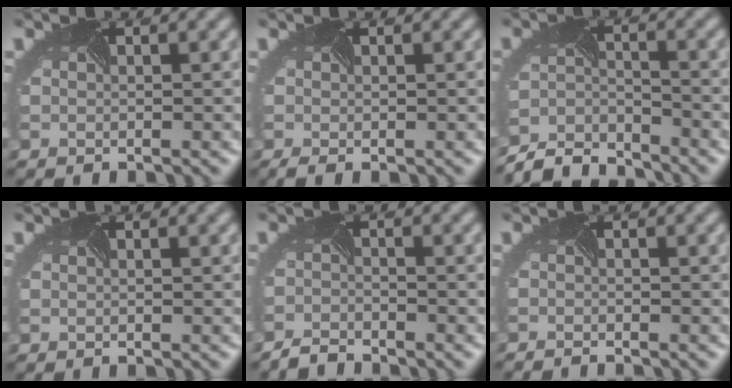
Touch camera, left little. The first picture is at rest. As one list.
[{"total": 1.1, "force": [-0.3, 0.3, 1.0], "torque": [-0.016, 0.002, -0.002]}, {"total": 5.8, "force": [-5.8, 0.4, 0.0], "torque": [-0.009, -0.007, -0.110]}, {"total": 0.0}, {"total": 2.7, "force": [-2.7, -0.3, -0.4], "torque": [-0.006, -0.005, -0.056]}, {"total": 2.0, "force": [-2.0, -0.3, -0.1], "torque": [-0.003, -0.010, -0.031]}]